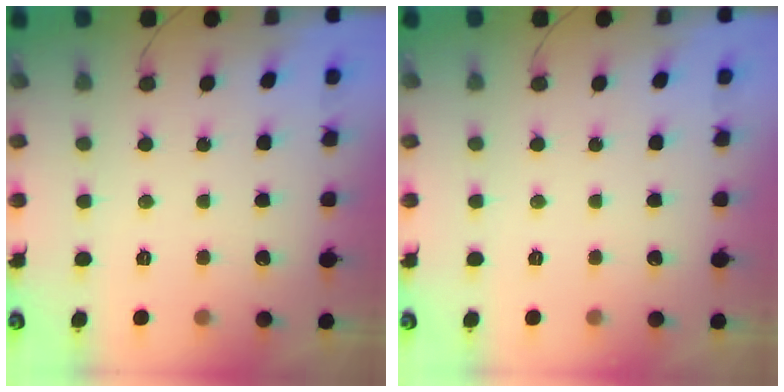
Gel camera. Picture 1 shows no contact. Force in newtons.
{"total": 0.0}